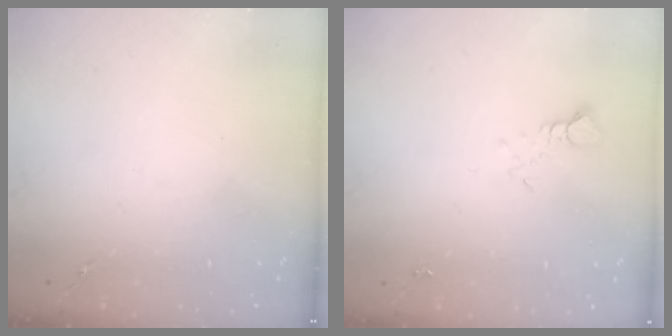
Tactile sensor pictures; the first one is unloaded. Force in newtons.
{"total": 4.0, "press": 4.0, "slide": 0.4}